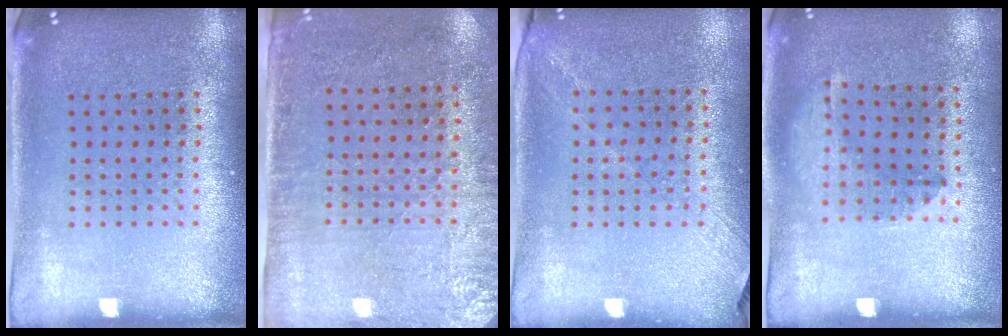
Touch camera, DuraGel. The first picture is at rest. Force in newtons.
{"total": 2.8, "press": 2.4, "slide": 1.4}
{"total": 1.3, "press": 1.0, "slide": 0.9}
{"total": 1.4, "press": 0.9, "slide": 1.1}